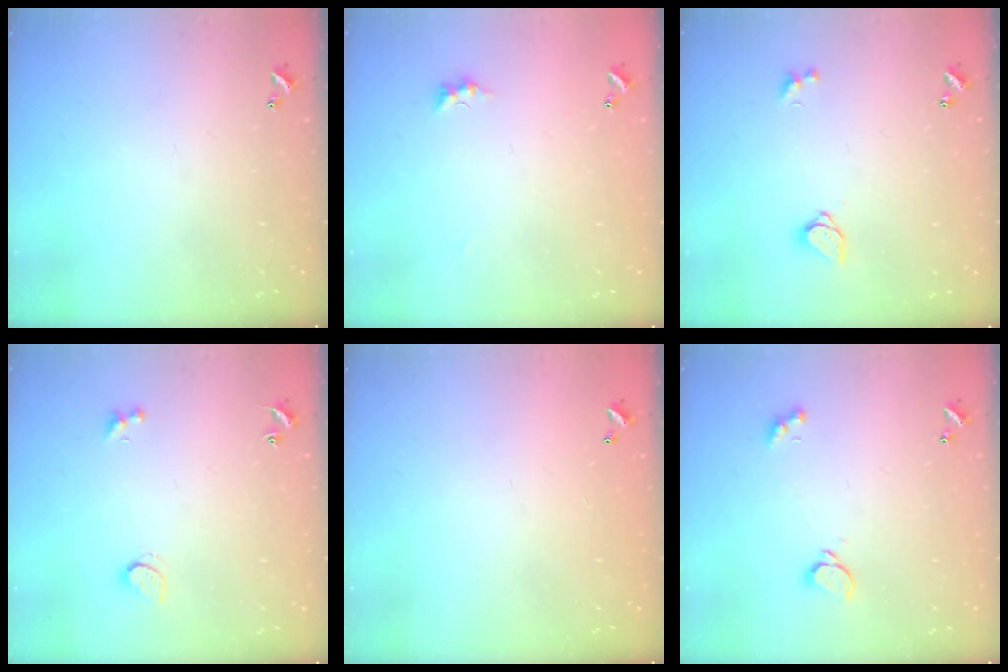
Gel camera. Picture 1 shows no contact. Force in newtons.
{"total": 0.9, "press": 0.7, "slide": 0.5}
{"total": 1.5, "press": 1.5, "slide": 0.4}
{"total": 2.0, "press": 1.9, "slide": 0.5}
{"total": 2.9, "press": 2.9, "slide": 0.1}
{"total": 1.9, "press": 1.7, "slide": 0.8}